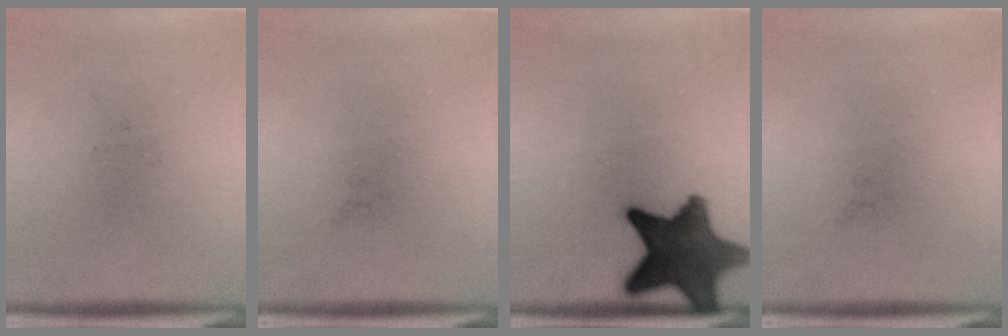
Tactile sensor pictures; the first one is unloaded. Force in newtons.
{"total": 0.0}
{"total": 12.3}
{"total": 0.0}